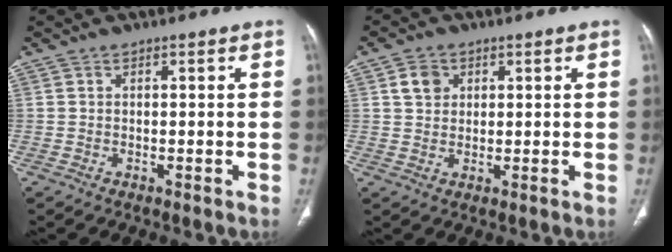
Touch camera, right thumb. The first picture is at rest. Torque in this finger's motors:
{"motor_torque": [-0.99, 0.39, 0.48, -0.11, 0.01]}